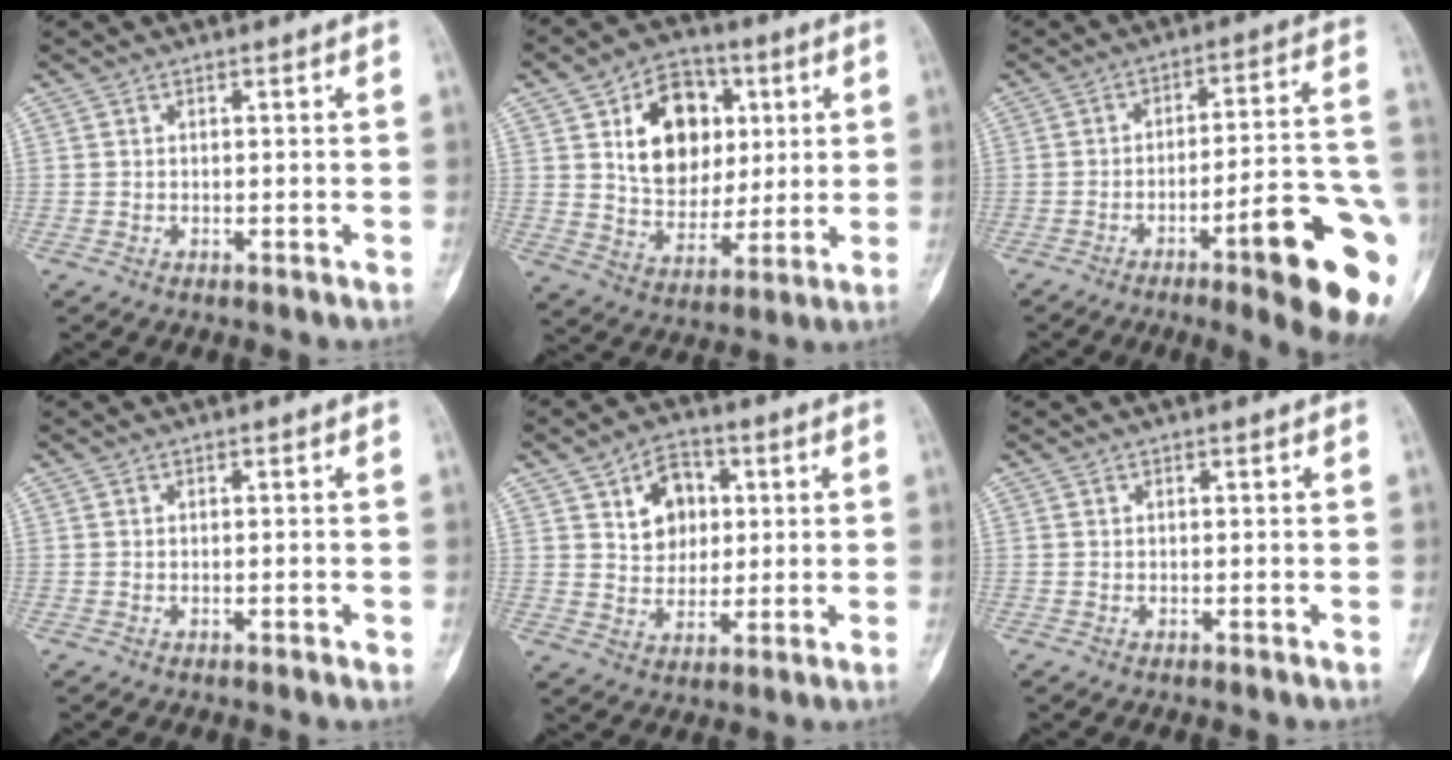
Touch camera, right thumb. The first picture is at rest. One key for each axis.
{"total": 16.0, "fx": 4.3, "fy": 12.0, "fz": 9.7, "tx": -0.107, "ty": -0.006, "tz": 0.076}
{"total": 20.2, "fx": -8.6, "fy": 3.7, "fz": 18.0, "tx": -0.179, "ty": 0.044, "tz": -0.115}
{"total": 0.8, "fx": -0.3, "fy": 0.4, "fz": 0.6, "tx": -0.004, "ty": 0.000, "tz": -0.005}
{"total": 9.1, "fx": 2.6, "fy": 7.1, "fz": 5.0, "tx": -0.032, "ty": -0.006, "tz": 0.043}
{"total": 0.0}